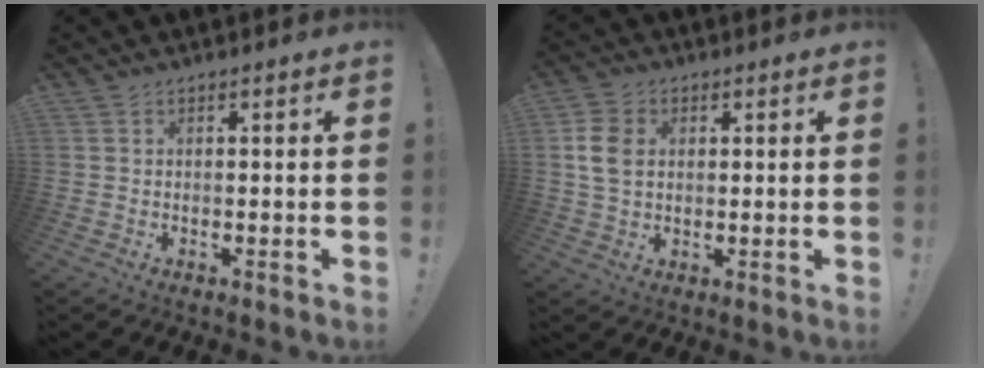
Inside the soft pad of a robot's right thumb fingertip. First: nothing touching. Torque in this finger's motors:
{"motor_torque": [-0.40, 0.26, -0.09, 0.04, 0.16]}